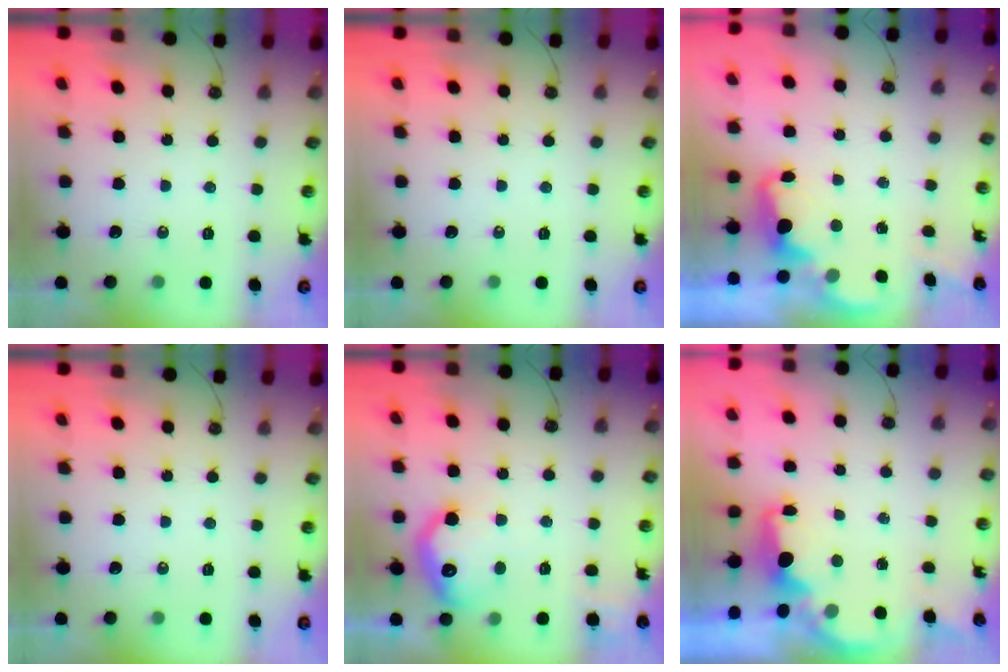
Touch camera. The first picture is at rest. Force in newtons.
{"total": 0.0}
{"total": 2.4, "press": 2.3, "slide": 0.7}
{"total": 0.0}
{"total": 14.3, "press": 14.2, "slide": 1.0}
{"total": 2.8, "press": 2.6, "slide": 0.9}